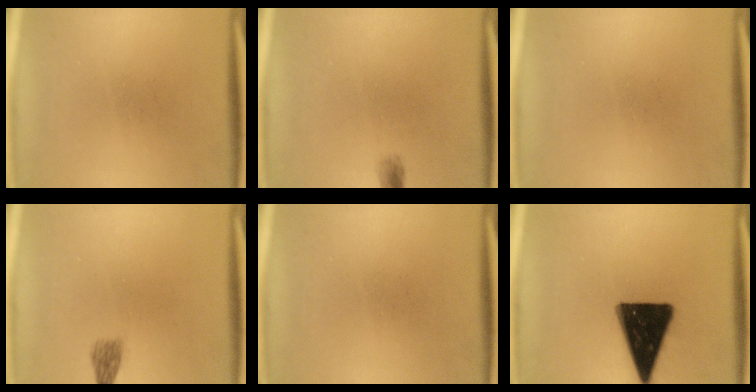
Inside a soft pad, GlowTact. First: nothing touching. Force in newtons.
{"total": 1.4}
{"total": 0.0}
{"total": 1.9}
{"total": 0.0}
{"total": 17.4}